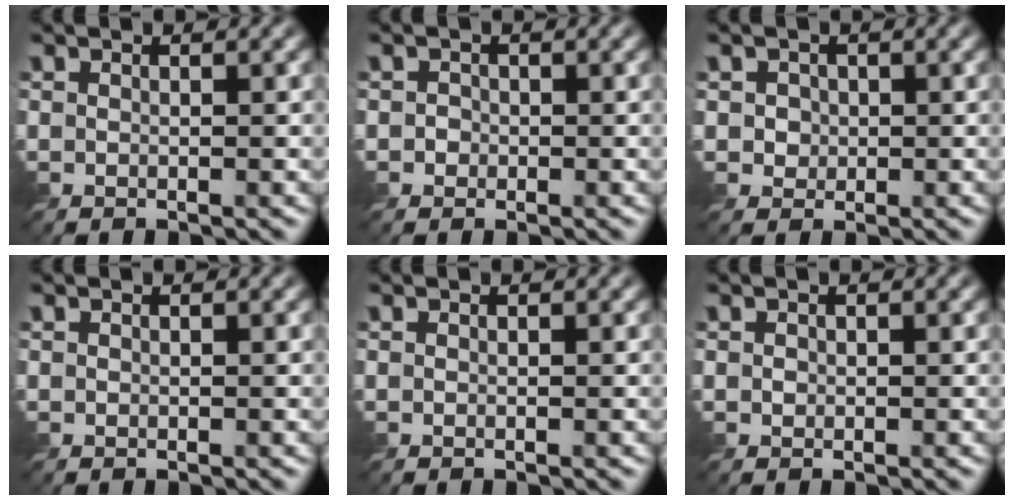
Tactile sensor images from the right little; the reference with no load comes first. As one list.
[{"total": 1.1, "force": [-0.3, 1.1, 0.1], "torque": [0.004, -0.003, -0.006]}, {"total": 1.8, "force": [0.2, 1.7, 0.6], "torque": [-0.022, -0.002, 0.017]}, {"total": 0.0}, {"total": 0.0}, {"total": 0.6, "force": [0.1, 0.5, 0.1], "torque": [-0.001, -0.002, 0.003]}]